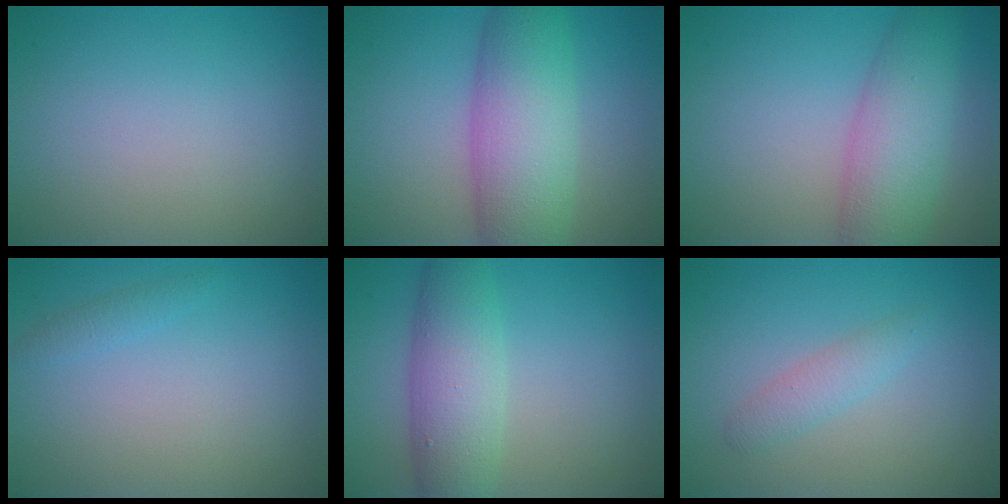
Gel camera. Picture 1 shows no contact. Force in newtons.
{"total": 8.5, "press": 8.5, "slide": 0.1}
{"total": 6.3, "press": 6.3, "slide": 0.2}
{"total": 0.9, "press": 0.9, "slide": 0.1}
{"total": 5.8, "press": 5.8, "slide": 0.1}
{"total": 1.8, "press": 1.8, "slide": 0.0}